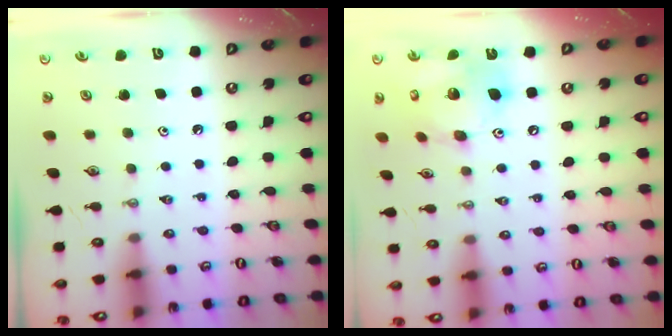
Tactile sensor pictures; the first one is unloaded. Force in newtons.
{"total": 16.7, "press": 16.4, "slide": 3.2}